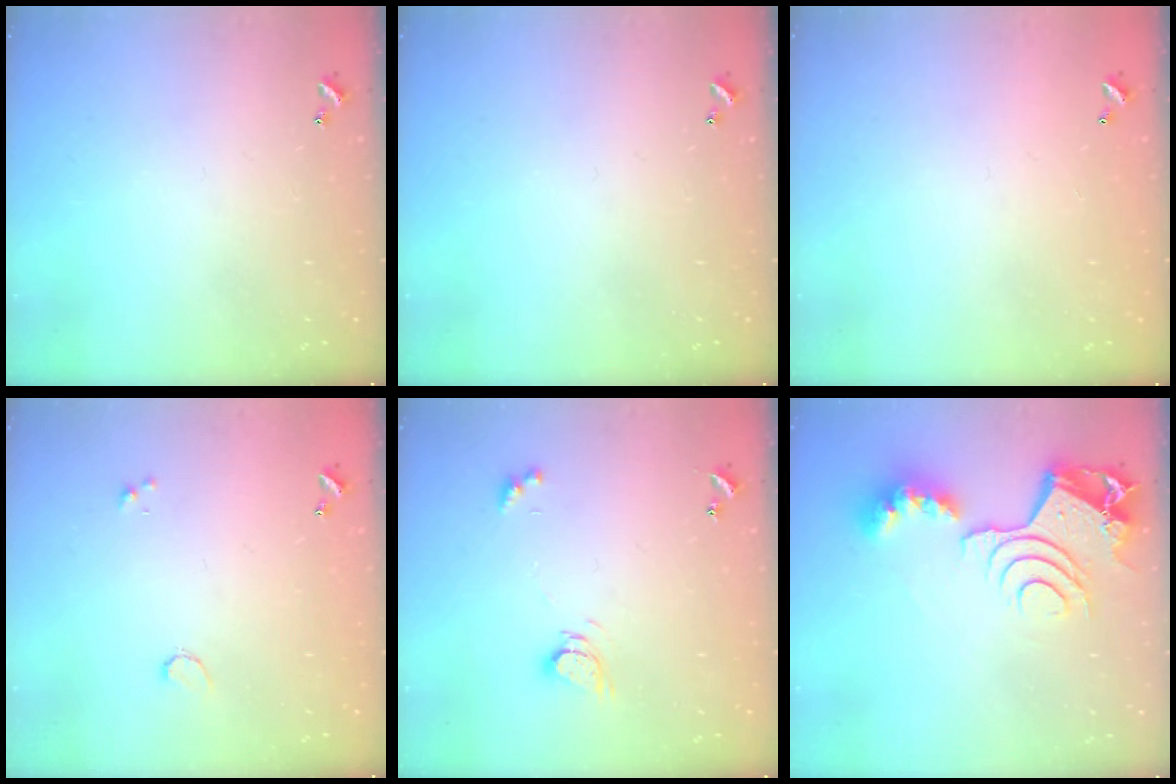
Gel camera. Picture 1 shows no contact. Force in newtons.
{"total": 0.0}
{"total": 2.9, "press": 2.9, "slide": 0.1}
{"total": 1.4, "press": 1.3, "slide": 0.2}
{"total": 4.7, "press": 4.7, "slide": 0.3}
{"total": 14.2, "press": 14.0, "slide": 1.9}